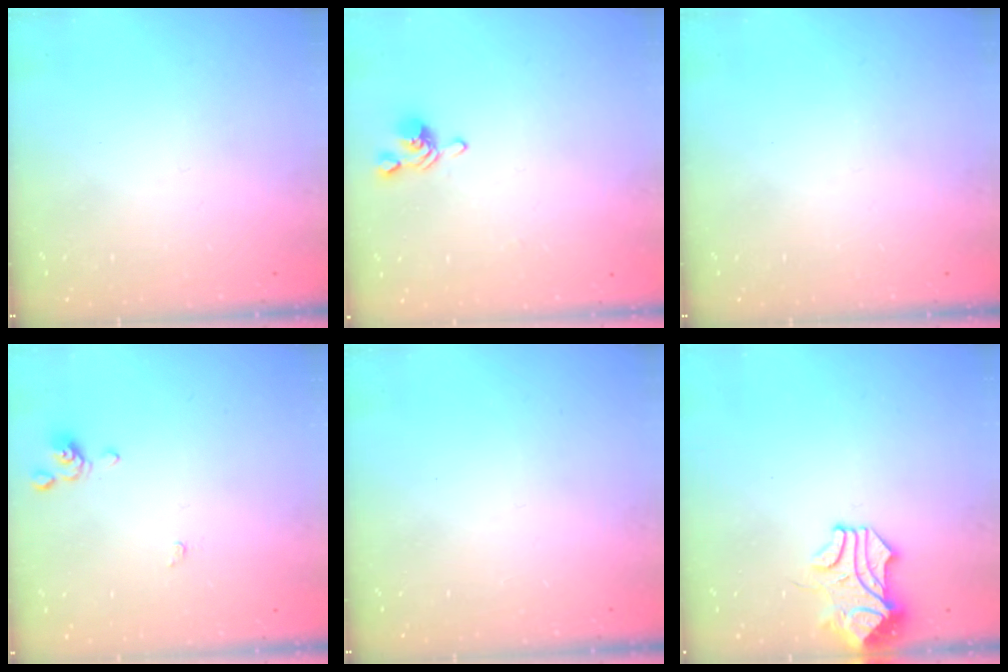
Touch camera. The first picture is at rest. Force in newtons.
{"total": 1.1, "press": 0.8, "slide": 0.7}
{"total": 0.0}
{"total": 0.0}
{"total": 0.0}
{"total": 1.4, "press": 1.4, "slide": 0.0}